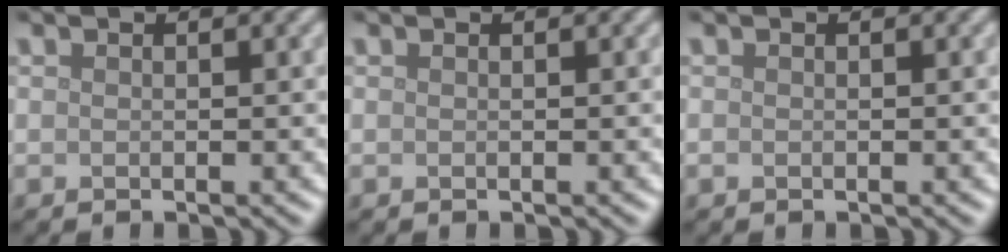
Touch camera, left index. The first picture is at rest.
{"total": 0.0}
{"total": 0.0}